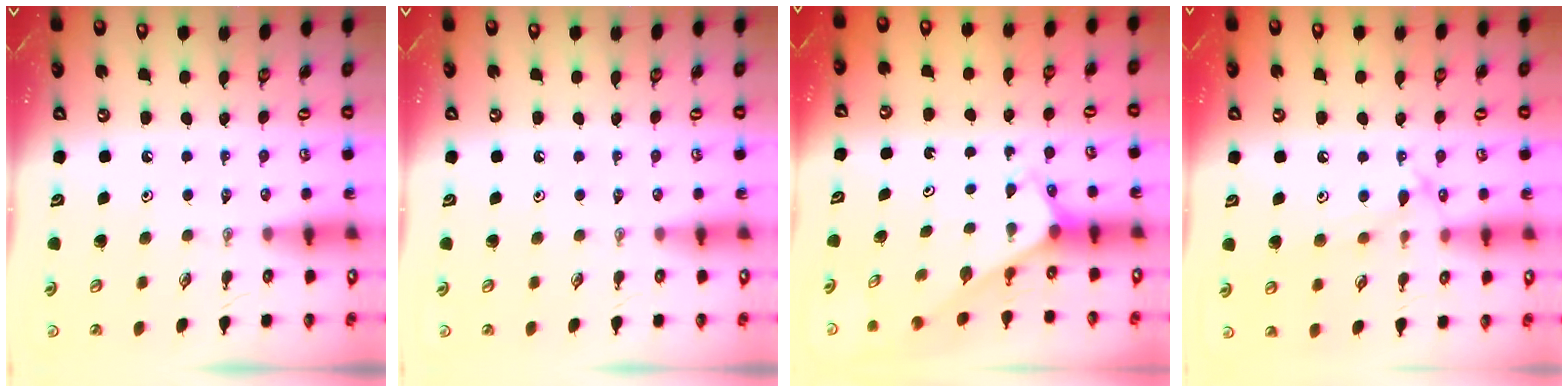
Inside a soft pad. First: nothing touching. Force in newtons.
{"total": 0.0}
{"total": 2.6, "press": 2.6, "slide": 0.2}
{"total": 12.5, "press": 12.5, "slide": 0.9}